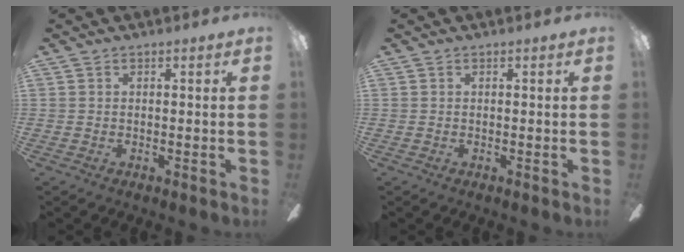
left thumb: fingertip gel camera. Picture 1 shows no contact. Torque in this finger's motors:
{"motor_torque": [-0.01, 0.01, 0.00, 0.01, 0.00]}